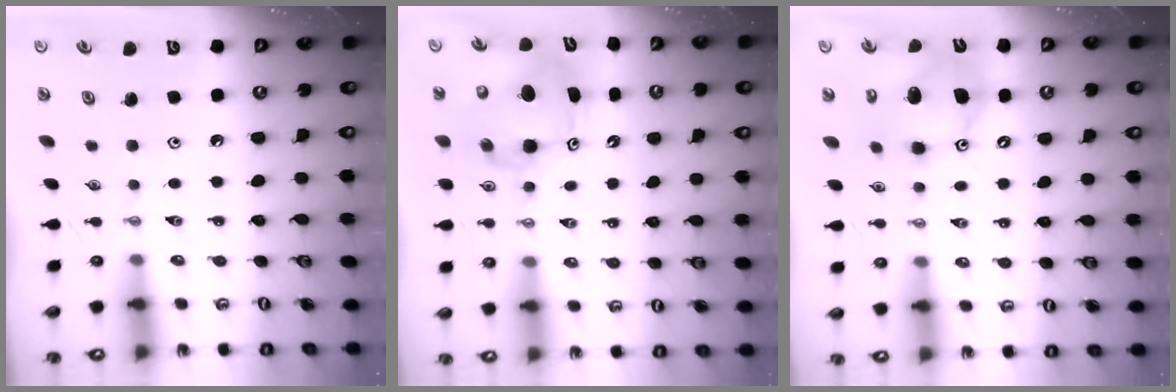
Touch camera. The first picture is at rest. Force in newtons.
{"total": 8.6, "press": 8.5, "slide": 1.5}
{"total": 12.0, "press": 11.8, "slide": 2.6}